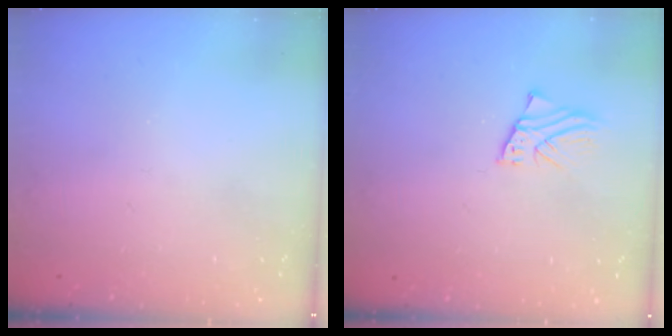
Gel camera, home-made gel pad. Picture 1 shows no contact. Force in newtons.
{"total": 2.0, "press": 2.0, "slide": 0.2}